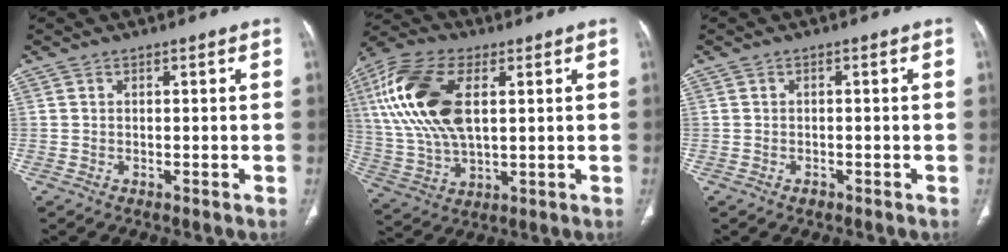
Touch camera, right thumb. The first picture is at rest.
{"total": 19.0, "force": [4.6, 9.9, 15.6], "torque": [-0.333, 0.003, 0.086]}
{"total": 1.0, "force": [-0.7, 0.6, 0.3], "torque": [-0.004, 0.004, -0.010]}